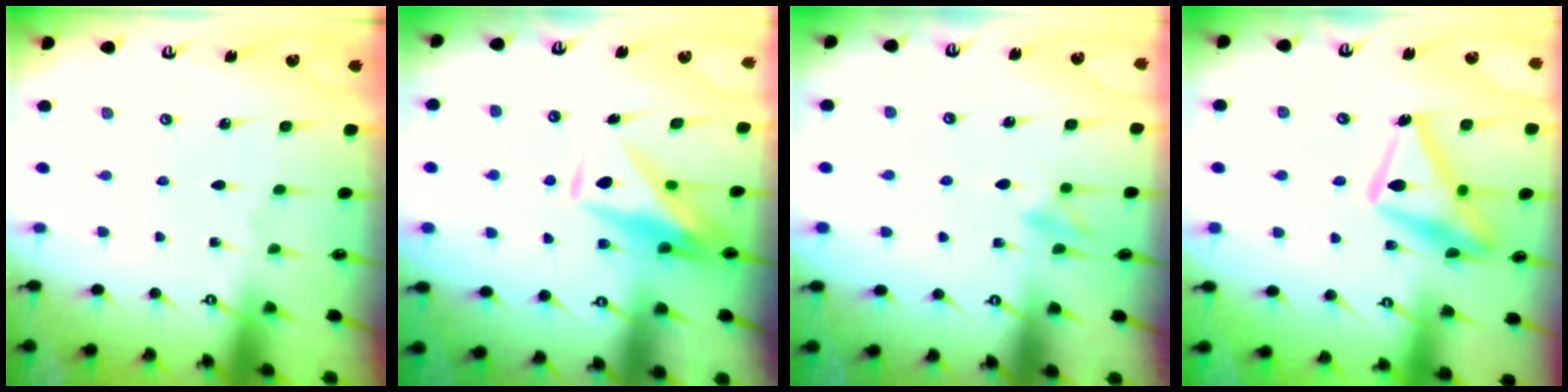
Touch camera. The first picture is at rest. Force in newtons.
{"total": 9.2, "press": 9.1, "slide": 1.0}
{"total": 10.1, "press": 10.0, "slide": 1.4}
{"total": 19.3, "press": 19.2, "slide": 1.5}